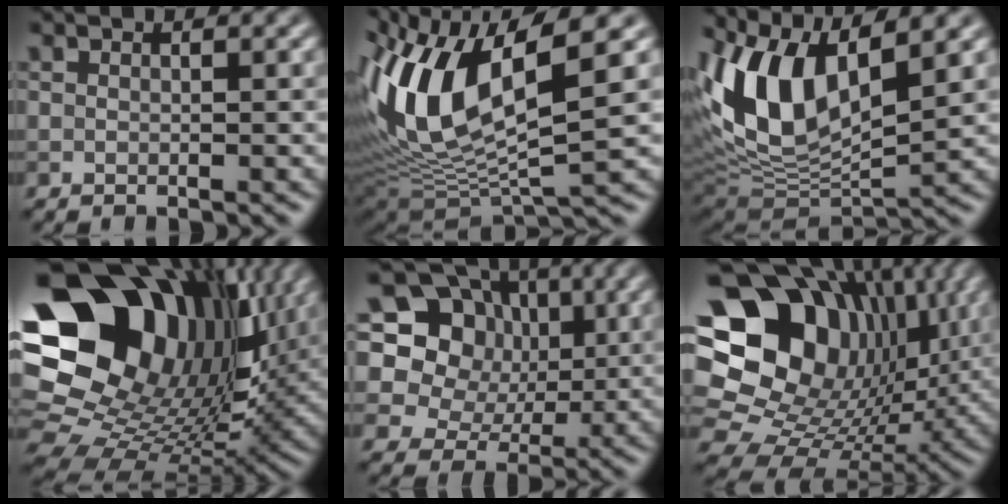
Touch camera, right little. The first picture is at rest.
{"total": 13.0, "force": [3.2, 5.0, 11.5], "torque": [-0.240, -0.002, 0.061]}
{"total": 11.3, "force": [3.8, 5.1, 9.4], "torque": [-0.201, 0.004, 0.069]}
{"total": 20.2, "force": [6.7, 15.0, 11.8], "torque": [-0.253, 0.002, 0.127]}
{"total": 14.2, "force": [4.6, 11.9, 6.2], "torque": [-0.145, 0.036, 0.075]}
{"total": 18.1, "force": [5.0, 14.5, 9.7], "torque": [-0.208, 0.026, 0.115]}